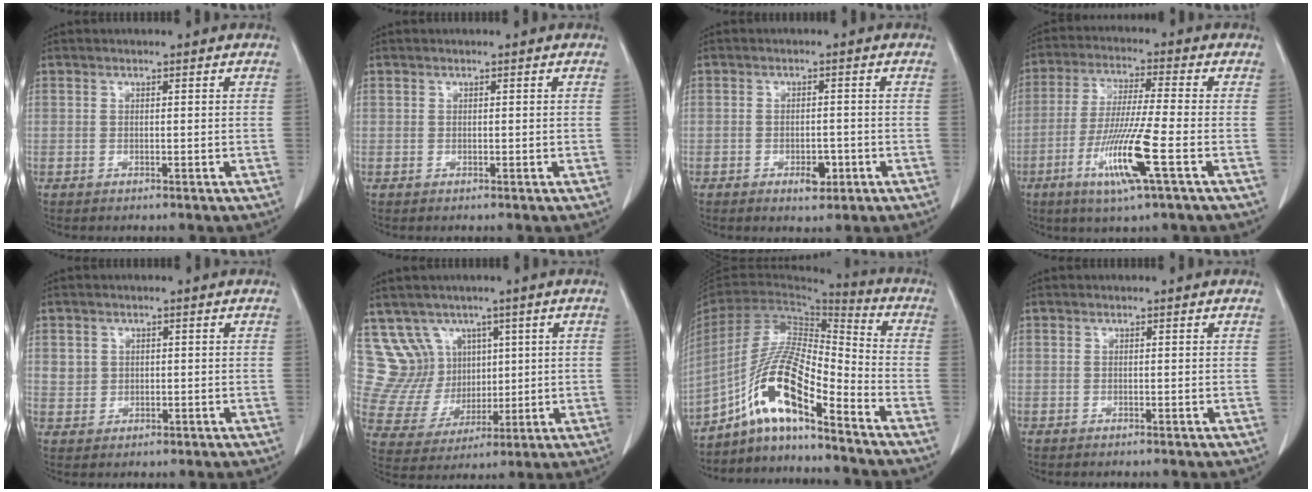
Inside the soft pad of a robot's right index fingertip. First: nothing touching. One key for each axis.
{"total": 0.0}
{"total": 3.0, "fx": -1.3, "fy": 1.6, "fz": 2.2, "tx": -0.026, "ty": 0.006, "tz": -0.010}
{"total": 11.4, "fx": -4.3, "fy": -0.4, "fz": 10.6, "tx": -0.206, "ty": -0.021, "tz": -0.083}
{"total": 2.4, "fx": 0.6, "fy": 2.3, "fz": 0.4, "tx": 0.000, "ty": 0.005, "tz": 0.018}
{"total": 9.6, "fx": 4.9, "fy": 8.1, "fz": 1.4, "tx": -0.039, "ty": 0.044, "tz": 0.112}
{"total": 13.1, "fx": -8.7, "fy": 1.7, "fz": 9.7, "tx": -0.187, "ty": 0.010, "tz": -0.160}
{"total": 0.0}